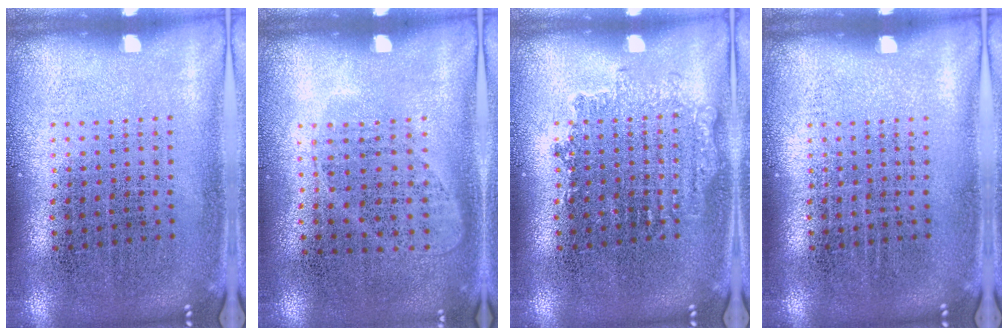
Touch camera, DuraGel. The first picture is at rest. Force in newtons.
{"total": 1.0, "press": 0.8, "slide": 0.5}
{"total": 1.2, "press": 1.2, "slide": 0.3}
{"total": 0.0}